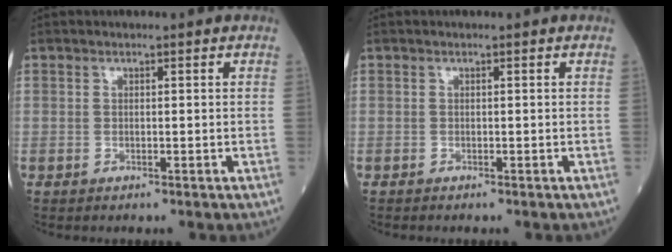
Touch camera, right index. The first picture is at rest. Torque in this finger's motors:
{"motor_torque": [-0.03, -0.03, 0.02, 0.01]}